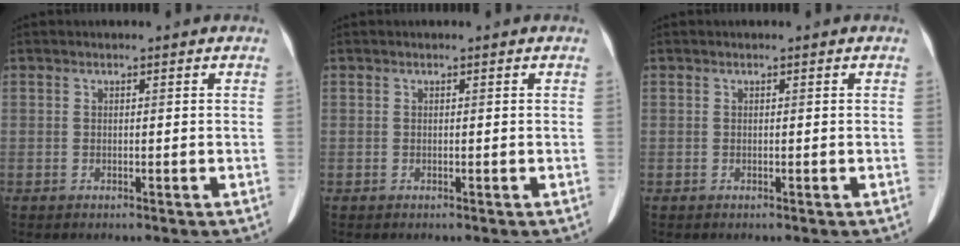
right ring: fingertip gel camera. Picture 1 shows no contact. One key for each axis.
{"total": 0.0}
{"total": 0.0}